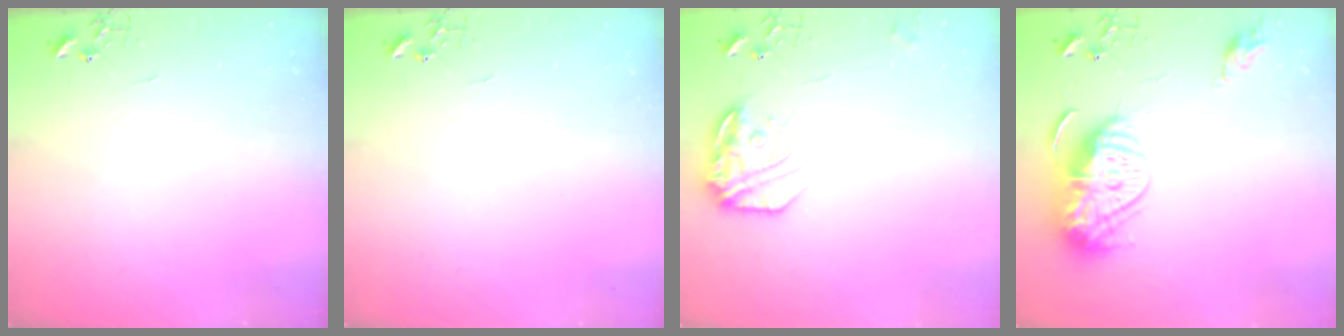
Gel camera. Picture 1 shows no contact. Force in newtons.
{"total": 0.0}
{"total": 16.0, "press": 15.9, "slide": 1.3}
{"total": 15.5, "press": 15.4, "slide": 1.4}